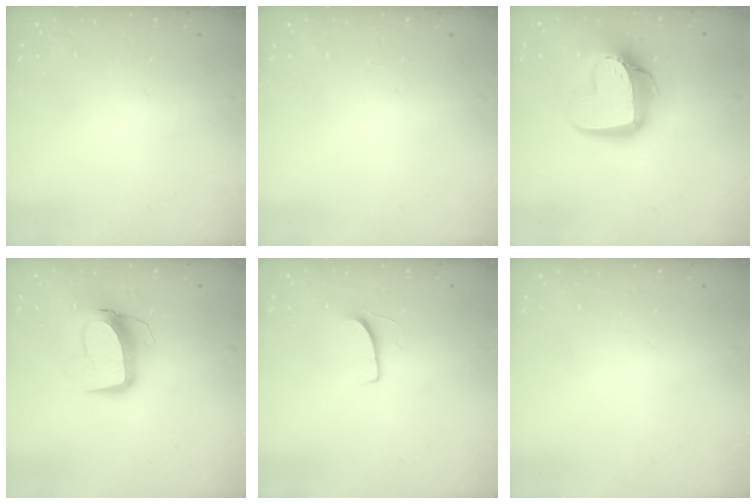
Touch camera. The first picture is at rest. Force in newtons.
{"total": 0.0}
{"total": 14.9, "press": 14.8, "slide": 1.4}
{"total": 12.1, "press": 12.0, "slide": 1.4}
{"total": 5.1, "press": 5.0, "slide": 0.5}
{"total": 0.0}